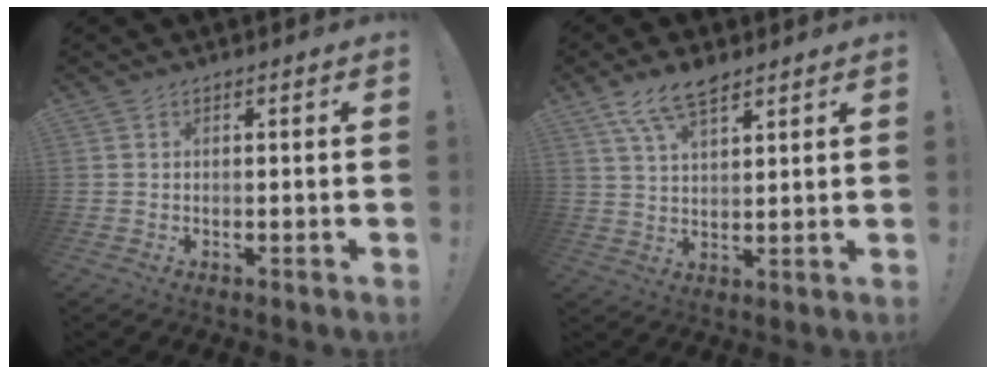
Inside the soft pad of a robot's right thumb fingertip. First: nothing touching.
{"total": 9.2, "force": [6.4, 3.6, 5.5], "torque": [-0.102, -0.024, 0.120]}